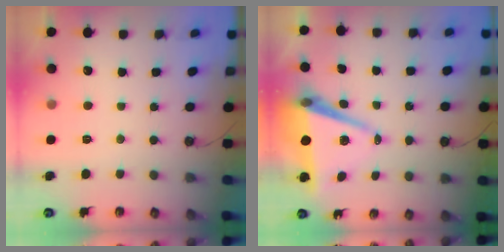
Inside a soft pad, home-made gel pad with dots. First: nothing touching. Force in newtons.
{"total": 9.3, "press": 8.4, "slide": 4.1}